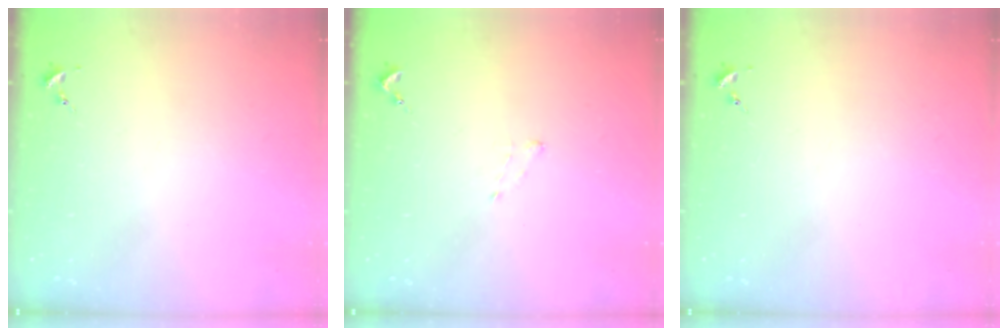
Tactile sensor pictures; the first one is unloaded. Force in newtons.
{"total": 3.8, "press": 3.8, "slide": 0.5}
{"total": 0.0}